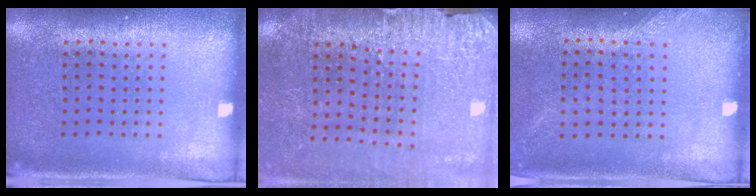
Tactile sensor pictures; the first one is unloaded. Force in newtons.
{"total": 2.9, "press": 2.9, "slide": 0.2}
{"total": 1.3, "press": 1.0, "slide": 0.8}